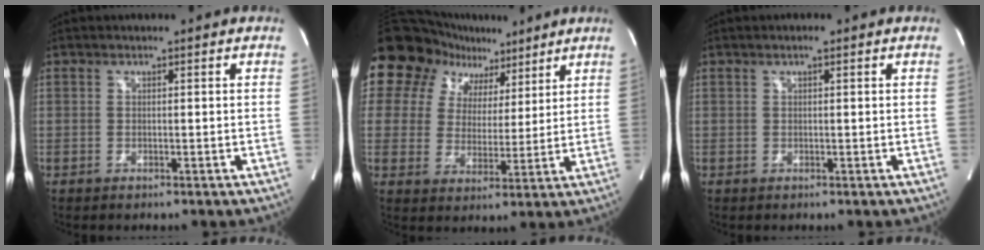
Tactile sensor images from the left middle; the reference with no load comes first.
{"total": 11.7, "force": [8.0, 7.8, 3.5], "torque": [-0.059, 0.038, 0.127]}
{"total": 0.9, "force": [0.5, 0.1, 0.7], "torque": [-0.013, 0.003, 0.008]}